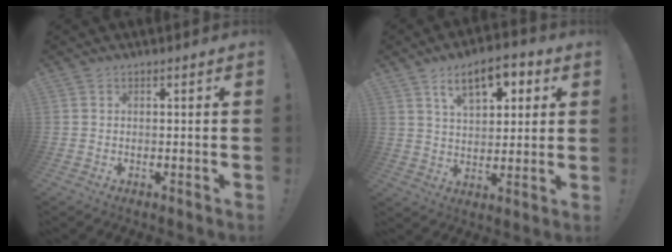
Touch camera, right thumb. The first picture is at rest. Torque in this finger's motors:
{"motor_torque": [-0.01, 0.44, 0.55, 0.60, 0.06]}